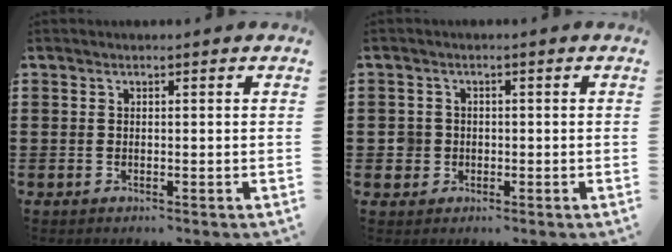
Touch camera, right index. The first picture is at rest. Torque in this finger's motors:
{"motor_torque": [0.76, -0.66, 0.28, 0.02]}